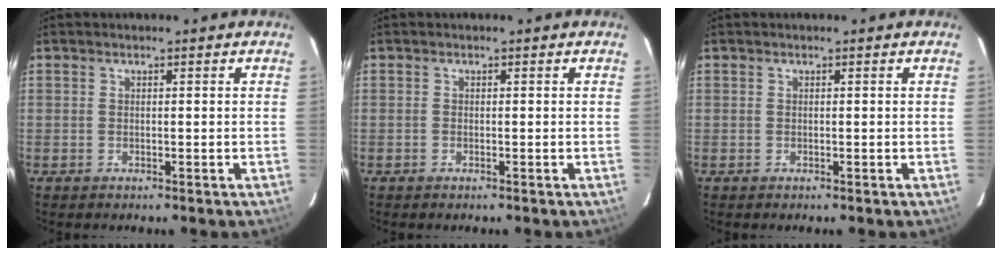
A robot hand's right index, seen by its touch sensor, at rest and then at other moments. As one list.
[{"total": 0.0}, {"total": 0.0}]